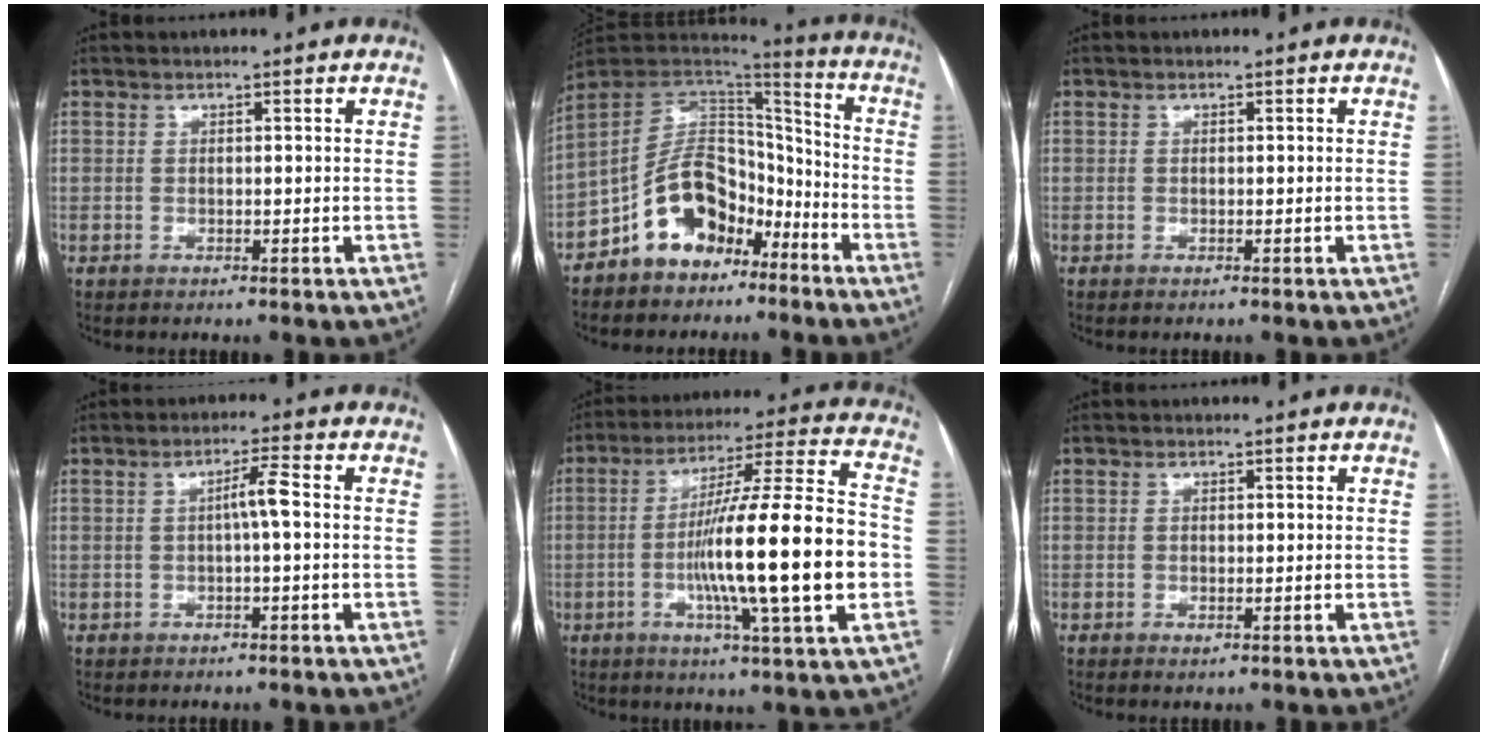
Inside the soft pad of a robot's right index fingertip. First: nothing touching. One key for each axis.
{"total": 12.7, "fx": -7.4, "fy": 8.0, "fz": 6.5, "tx": -0.123, "ty": 0.037, "tz": -0.134}
{"total": 0.0}
{"total": 3.0, "fx": -0.1, "fy": 0.1, "fz": 3.0, "tx": -0.051, "ty": 0.006, "tz": -0.001}
{"total": 20.6, "fx": -3.6, "fy": 0.0, "fz": 20.3, "tx": -0.324, "ty": 0.000, "tz": -0.064}
{"total": 0.7, "fx": -0.4, "fy": 0.3, "fz": 0.5, "tx": -0.006, "ty": -0.001, "tz": -0.003}